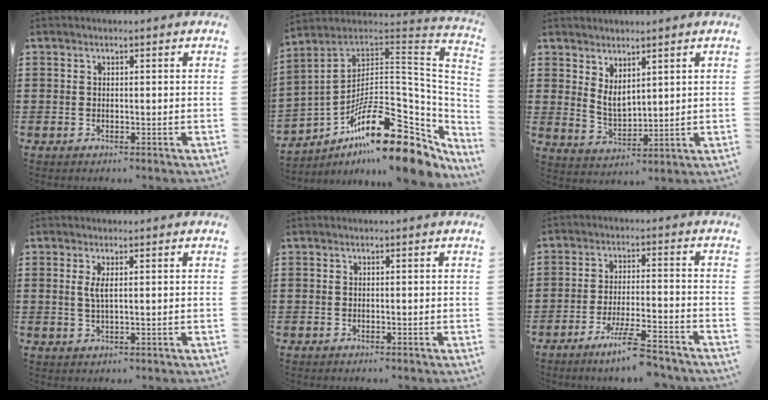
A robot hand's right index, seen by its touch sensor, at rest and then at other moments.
{"total": 21.1, "force": [-11.9, 7.0, 15.9], "torque": [-0.242, 0.023, -0.207]}
{"total": 3.9, "force": [2.4, 2.1, 2.3], "torque": [-0.052, -0.001, 0.046]}
{"total": 2.3, "force": [0.6, 0.5, 2.2], "torque": [-0.046, 0.002, 0.008]}
{"total": 0.0}
{"total": 7.4, "force": [-5.9, 0.1, 4.5], "torque": [-0.083, -0.006, -0.108]}